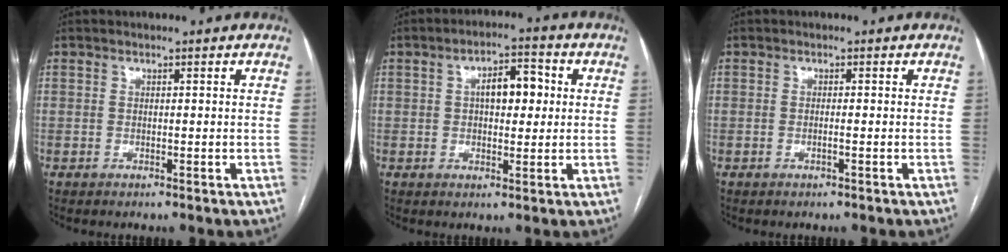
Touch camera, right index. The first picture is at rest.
{"total": 6.3, "force": [1.0, 2.8, 5.6], "torque": [-0.088, 0.019, 0.015]}
{"total": 0.7, "force": [-0.2, 0.0, 0.6], "torque": [-0.012, 0.001, -0.003]}